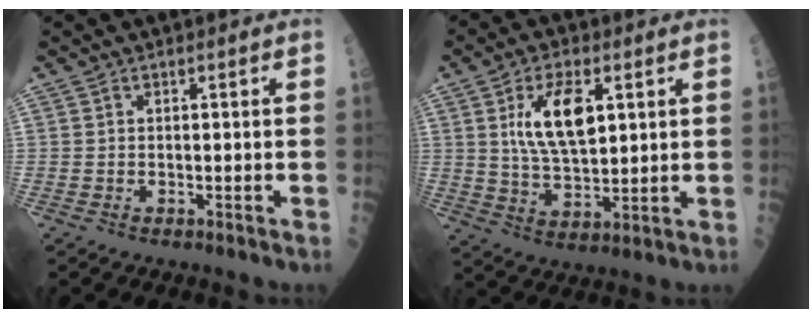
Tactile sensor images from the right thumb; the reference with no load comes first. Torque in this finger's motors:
{"motor_torque": [0.74, 0.86, 1.26, 0.60, 0.39]}